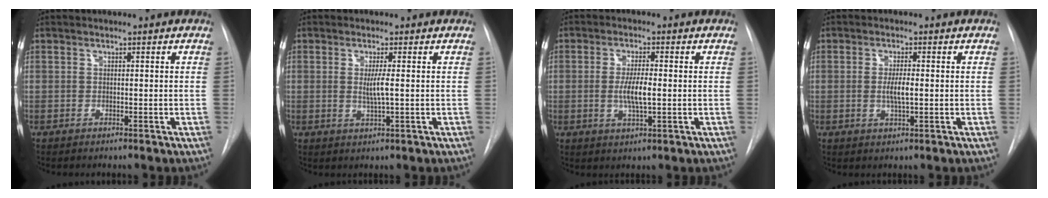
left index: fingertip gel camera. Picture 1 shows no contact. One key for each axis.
{"total": 2.7, "fx": 0.0, "fy": -0.2, "fz": 2.7, "tx": -0.056, "ty": -0.008, "tz": 0.001}
{"total": 4.8, "fx": -0.5, "fy": 0.8, "fz": 4.7, "tx": -0.094, "ty": -0.008, "tz": -0.008}
{"total": 3.1, "fx": -0.3, "fy": 0.4, "fz": 3.1, "tx": -0.058, "ty": -0.005, "tz": -0.004}